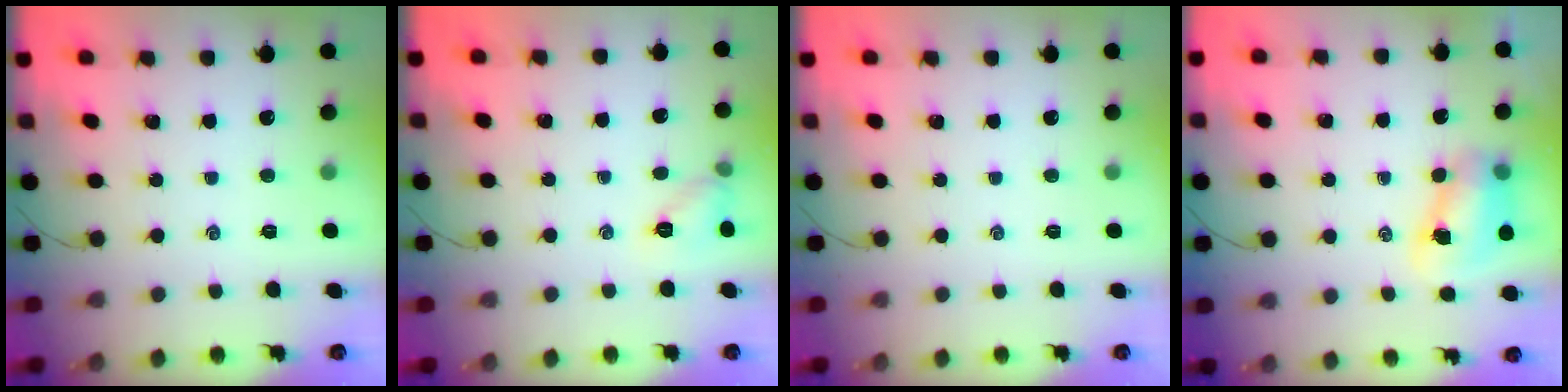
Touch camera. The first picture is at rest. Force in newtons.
{"total": 6.9, "press": 6.7, "slide": 1.6}
{"total": 0.0}
{"total": 8.0, "press": 7.9, "slide": 1.1}